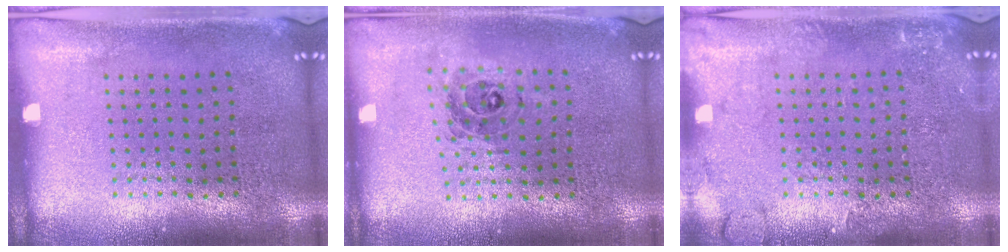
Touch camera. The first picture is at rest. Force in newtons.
{"total": 0.5, "press": 0.5, "slide": 0.2}
{"total": 2.0, "press": 2.0, "slide": 0.4}